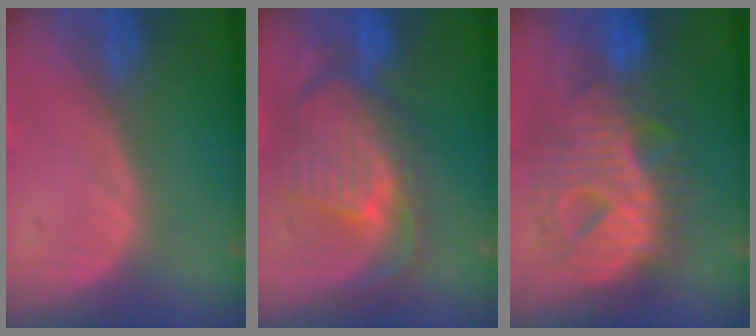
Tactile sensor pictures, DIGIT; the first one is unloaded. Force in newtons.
{"total": 10.8, "press": 9.5, "slide": 5.2}
{"total": 12.1, "press": 12.0, "slide": 1.4}